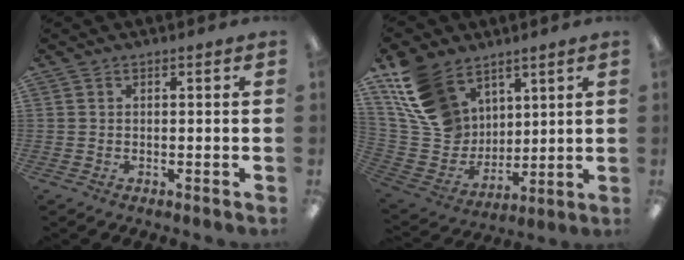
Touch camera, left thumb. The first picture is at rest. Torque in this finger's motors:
{"motor_torque": [0.34, 0.46, 1.28, -1.49, 0.12]}